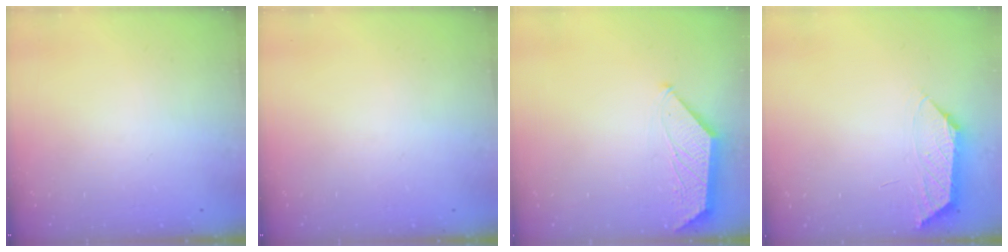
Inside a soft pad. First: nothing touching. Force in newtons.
{"total": 0.0}
{"total": 1.2, "press": 1.1, "slide": 0.3}
{"total": 1.3, "press": 1.3, "slide": 0.4}